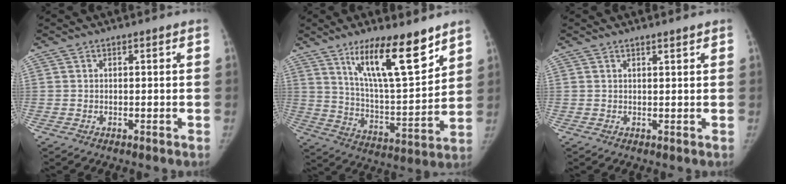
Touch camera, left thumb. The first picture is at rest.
{"total": 17.3, "force": [11.2, 4.3, 12.5], "torque": [-0.181, -0.073, 0.203]}
{"total": 1.2, "force": [1.0, -0.1, 0.6], "torque": [-0.008, -0.008, 0.018]}